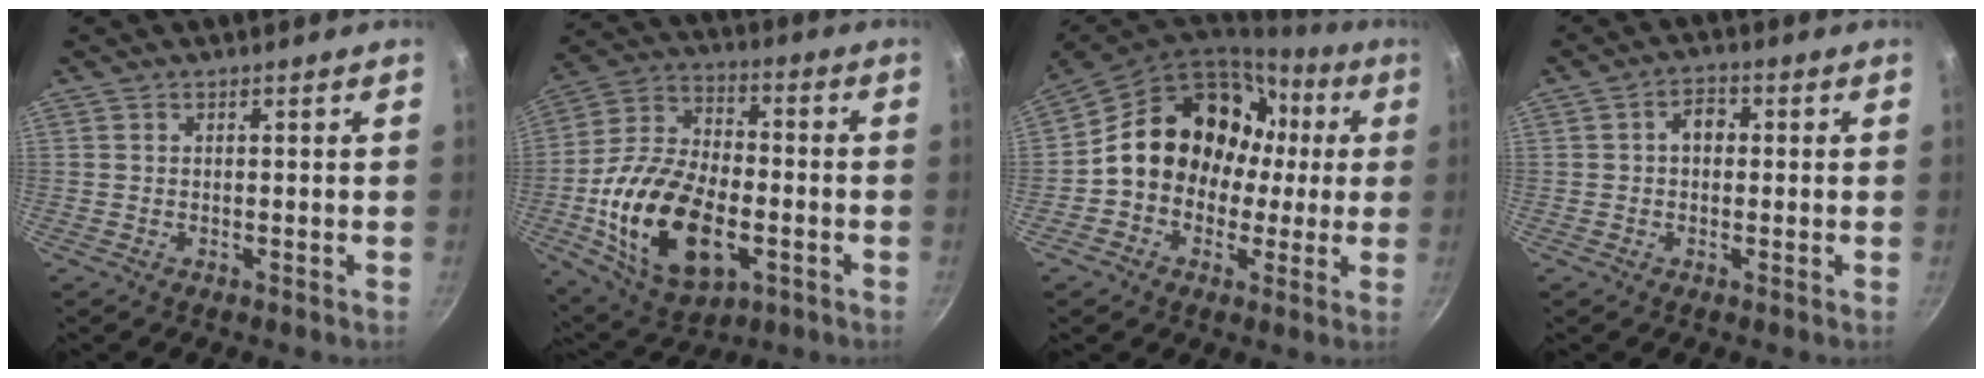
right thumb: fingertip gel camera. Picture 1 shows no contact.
{"total": 23.3, "force": [-5.5, 13.6, 18.1], "torque": [-0.328, 0.025, -0.093]}
{"total": 18.0, "force": [1.2, 15.0, 9.9], "torque": [-0.123, 0.055, 0.016]}
{"total": 3.9, "force": [0.3, 2.9, 2.6], "torque": [-0.020, 0.012, -0.001]}